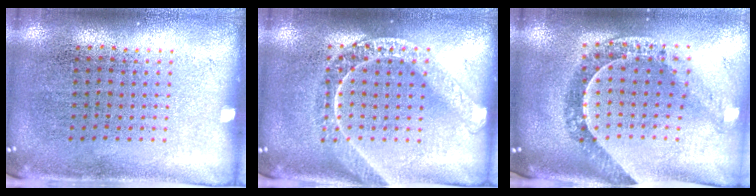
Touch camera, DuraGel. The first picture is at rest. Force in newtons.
{"total": 1.6, "press": 1.6, "slide": 0.1}
{"total": 1.1, "press": 1.1, "slide": 0.3}